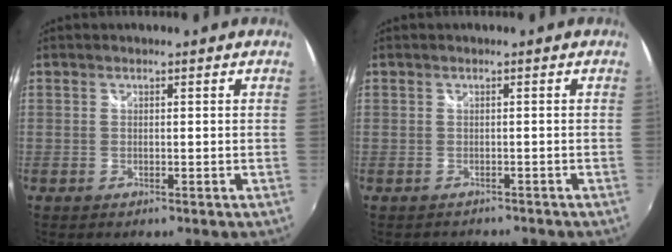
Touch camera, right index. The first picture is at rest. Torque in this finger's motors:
{"motor_torque": [-0.77, -0.49, -0.59, -0.15]}